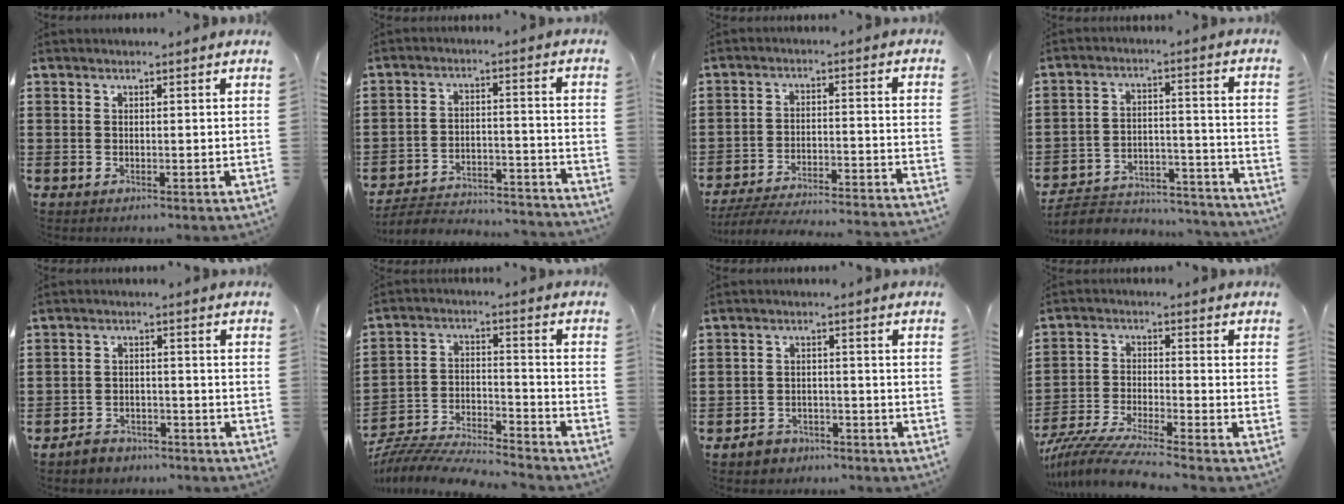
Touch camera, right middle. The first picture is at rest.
{"total": 4.2, "force": [-4.0, 0.6, 1.0], "torque": [-0.029, -0.006, -0.086]}
{"total": 5.5, "force": [-5.3, -0.1, 1.5], "torque": [-0.037, -0.011, -0.109]}
{"total": 5.7, "force": [-5.4, 1.3, 1.3], "torque": [-0.026, 0.009, -0.109]}
{"total": 2.9, "force": [-2.8, 0.8, 0.2], "torque": [-0.010, 0.005, -0.058]}
{"total": 8.0, "force": [-7.9, 0.4, 1.2], "torque": [-0.025, 0.007, -0.160]}
{"total": 2.7, "force": [-2.5, 1.1, 0.2], "torque": [-0.010, 0.004, -0.051]}
{"total": 6.8, "force": [-6.3, -0.5, 2.4], "torque": [-0.060, -0.016, -0.127]}